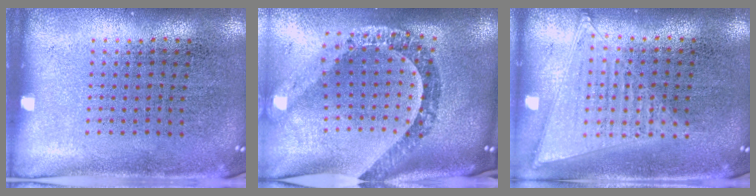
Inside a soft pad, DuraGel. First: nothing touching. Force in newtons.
{"total": 2.3, "press": 1.9, "slide": 1.3}
{"total": 1.1, "press": 1.1, "slide": 0.1}